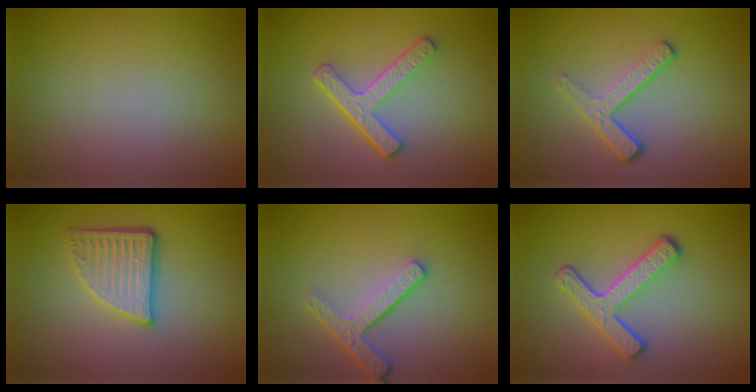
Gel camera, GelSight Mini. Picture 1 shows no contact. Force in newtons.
{"total": 4.4, "press": 3.3, "slide": 2.9}
{"total": 3.3, "press": 2.3, "slide": 2.3}
{"total": 4.4, "press": 3.6, "slide": 2.5}
{"total": 3.4, "press": 2.5, "slide": 2.3}
{"total": 4.8, "press": 3.6, "slide": 3.2}